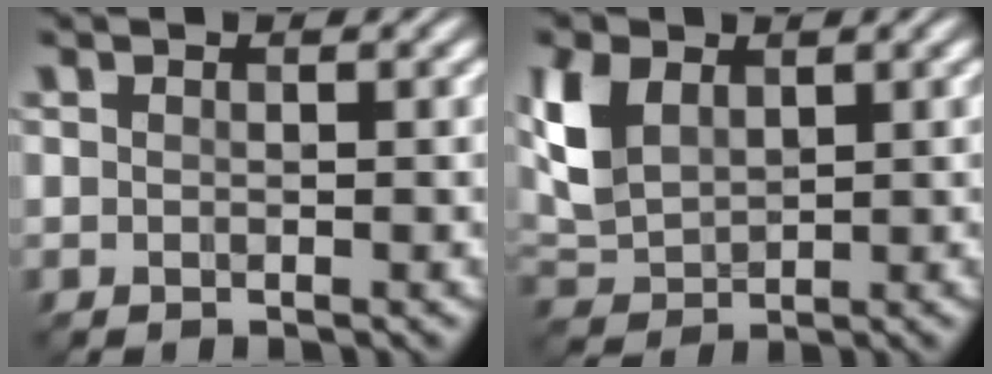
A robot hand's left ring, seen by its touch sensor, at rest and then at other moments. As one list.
[{"total": 5.0, "force": [1.8, 3.3, 3.3], "torque": [-0.080, 0.003, 0.038]}]